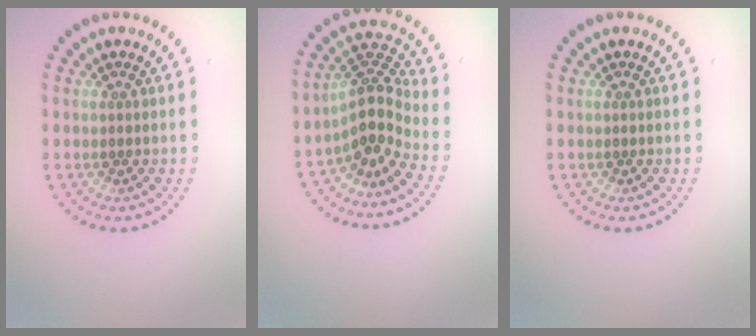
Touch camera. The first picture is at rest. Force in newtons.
{"total": 3.8, "press": 2.7, "slide": 2.7}
{"total": 0.0}